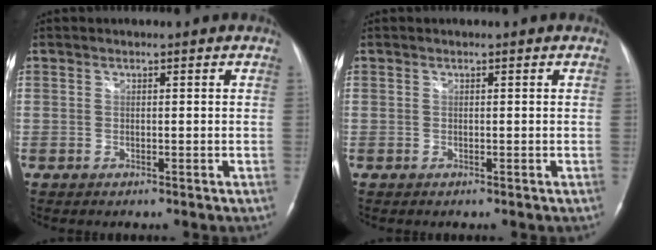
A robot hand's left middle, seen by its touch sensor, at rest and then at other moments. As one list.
[{"total": 0.0}]